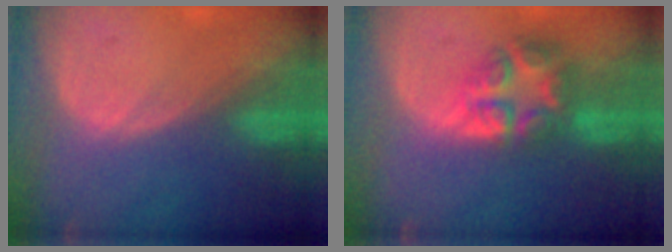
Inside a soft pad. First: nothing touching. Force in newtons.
{"total": 8.0, "press": 6.9, "slide": 4.2}